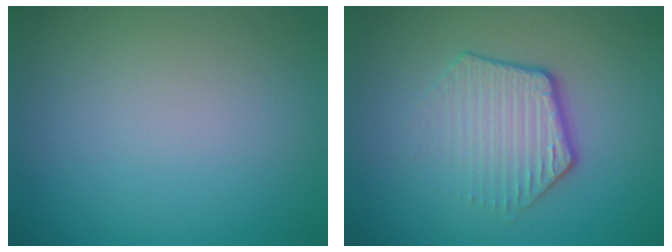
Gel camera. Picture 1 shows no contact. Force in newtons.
{"total": 4.1, "press": 3.0, "slide": 2.9}